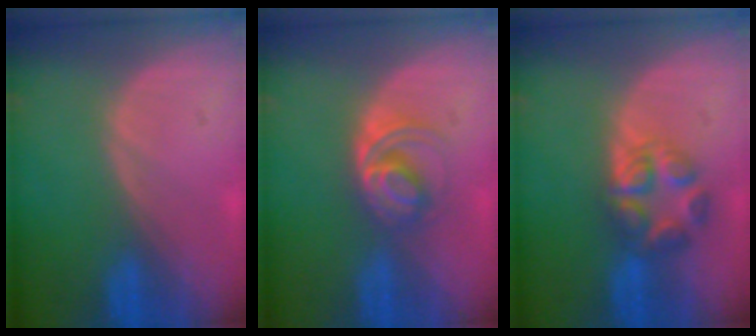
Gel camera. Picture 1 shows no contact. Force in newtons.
{"total": 5.2, "press": 4.9, "slide": 1.7}
{"total": 5.8, "press": 5.8, "slide": 0.1}